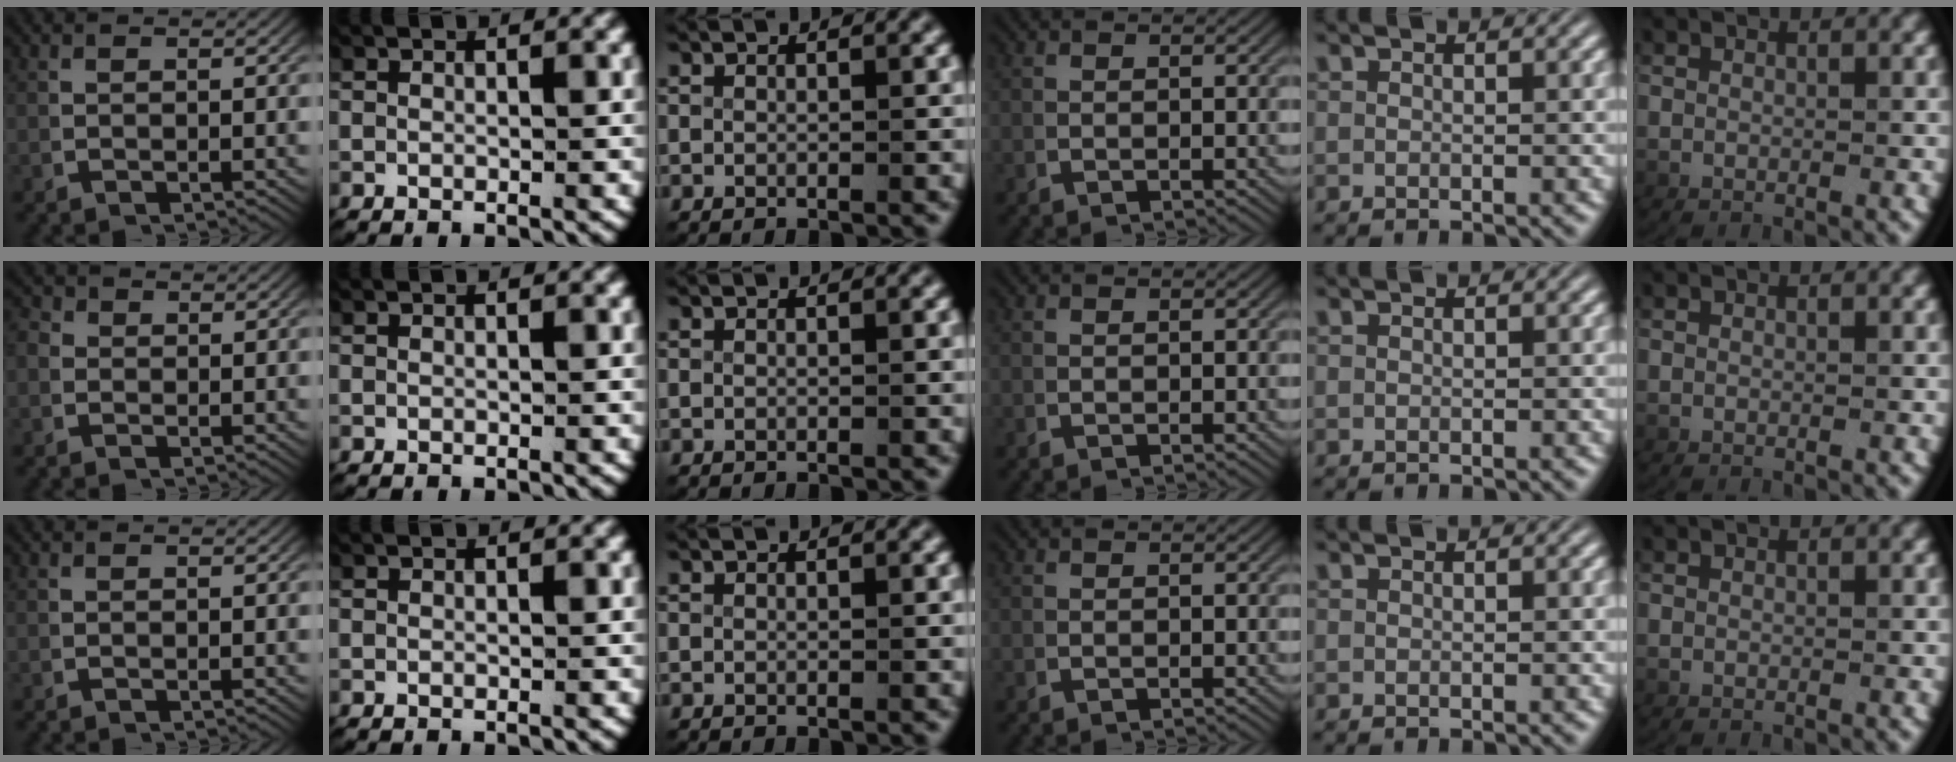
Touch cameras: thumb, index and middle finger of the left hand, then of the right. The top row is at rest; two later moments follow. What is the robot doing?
{"motion": "lift_and_place", "object": "plastic wrap"}